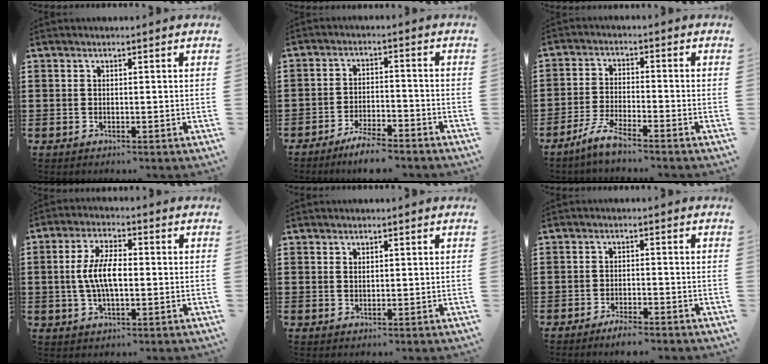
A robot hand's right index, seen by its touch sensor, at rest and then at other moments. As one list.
[{"total": 4.7, "force": [-4.5, 0.3, 1.5], "torque": [-0.032, 0.002, -0.090]}, {"total": 4.6, "force": [-3.9, 0.2, 2.4], "torque": [-0.069, -0.009, -0.080]}, {"total": 7.1, "force": [-0.2, 2.9, 6.5], "torque": [-0.145, -0.001, -0.012]}, {"total": 0.8, "force": [0.5, 0.4, 0.4], "torque": [-0.009, 0.003, 0.010]}, {"total": 2.2, "force": [-2.0, 0.2, 0.7], "torque": [-0.016, 0.003, -0.039]}]